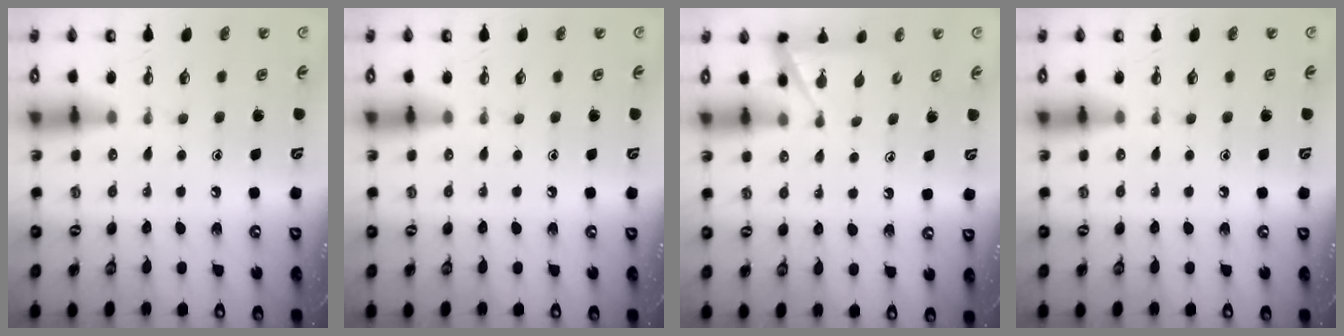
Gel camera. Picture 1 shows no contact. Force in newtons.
{"total": 0.0}
{"total": 3.9, "press": 3.9, "slide": 0.4}
{"total": 0.0}